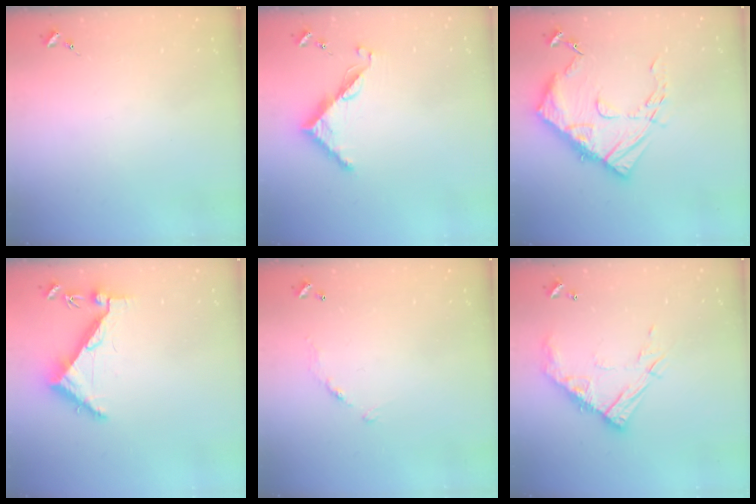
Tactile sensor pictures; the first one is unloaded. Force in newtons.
{"total": 7.6, "press": 7.5, "slide": 0.6}
{"total": 15.2, "press": 15.1, "slide": 1.4}
{"total": 6.3, "press": 6.2, "slide": 0.7}
{"total": 6.0, "press": 6.0, "slide": 0.4}
{"total": 12.5, "press": 12.5, "slide": 1.0}